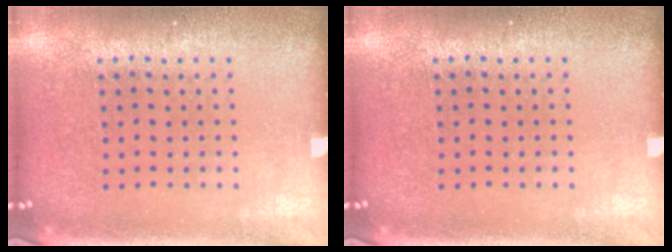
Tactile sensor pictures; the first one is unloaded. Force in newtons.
{"total": 0.0}